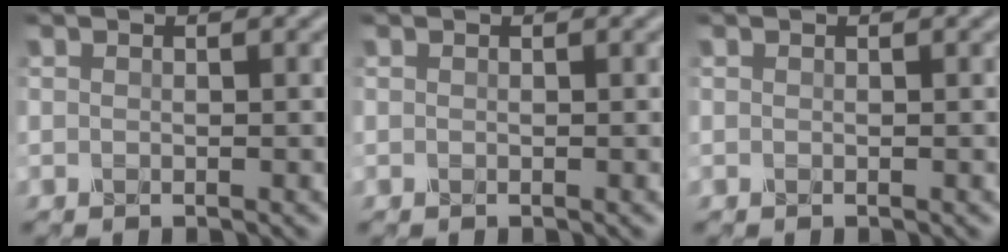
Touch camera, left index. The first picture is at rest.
{"total": 0.0}
{"total": 0.0}